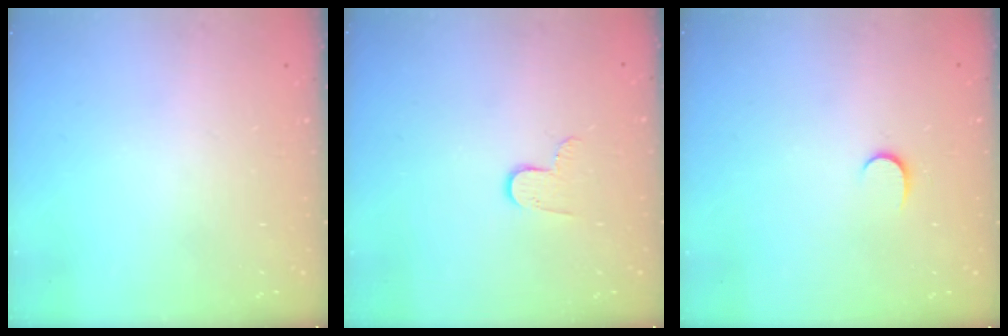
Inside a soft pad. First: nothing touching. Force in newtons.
{"total": 7.1, "press": 7.1, "slide": 0.7}
{"total": 4.9, "press": 4.9, "slide": 0.6}